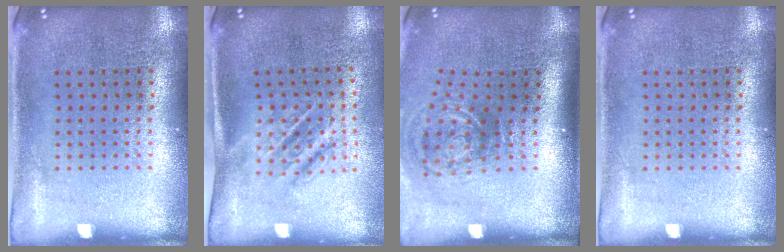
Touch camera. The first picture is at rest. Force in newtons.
{"total": 1.8, "press": 1.2, "slide": 1.3}
{"total": 2.1, "press": 1.2, "slide": 1.7}
{"total": 0.0}